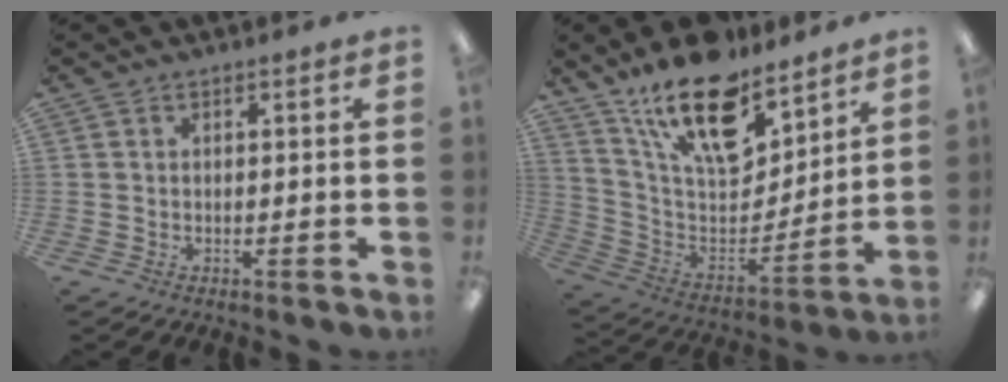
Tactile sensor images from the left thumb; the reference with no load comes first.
{"total": 20.7, "force": [14.5, 9.2, 11.5], "torque": [-0.205, -0.093, 0.258]}